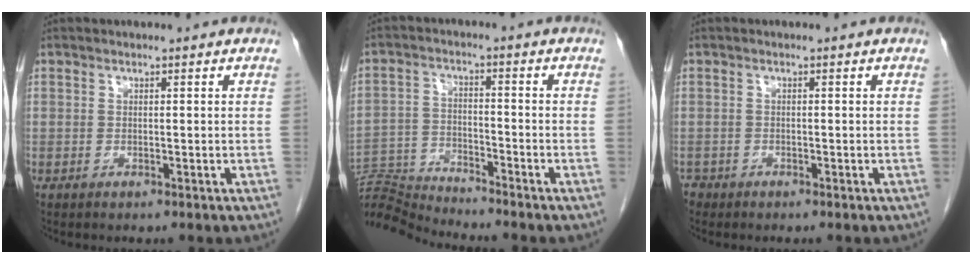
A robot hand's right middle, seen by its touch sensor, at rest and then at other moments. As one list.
[{"total": 8.8, "force": [-8.6, -1.8, -0.3], "torque": [0.002, 0.003, -0.164]}, {"total": 1.5, "force": [-1.2, 0.8, 0.0], "torque": [-0.006, -0.001, -0.022]}]